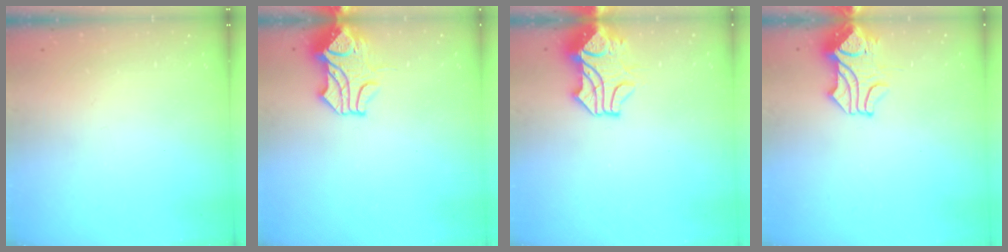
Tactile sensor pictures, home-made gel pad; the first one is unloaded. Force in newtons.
{"total": 1.6, "press": 0.8, "slide": 1.3}
{"total": 2.0, "press": 1.8, "slide": 1.0}
{"total": 1.0, "press": 0.7, "slide": 0.7}